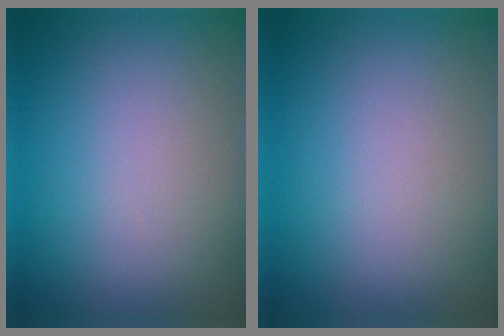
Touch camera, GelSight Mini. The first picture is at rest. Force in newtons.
{"total": 0.0}